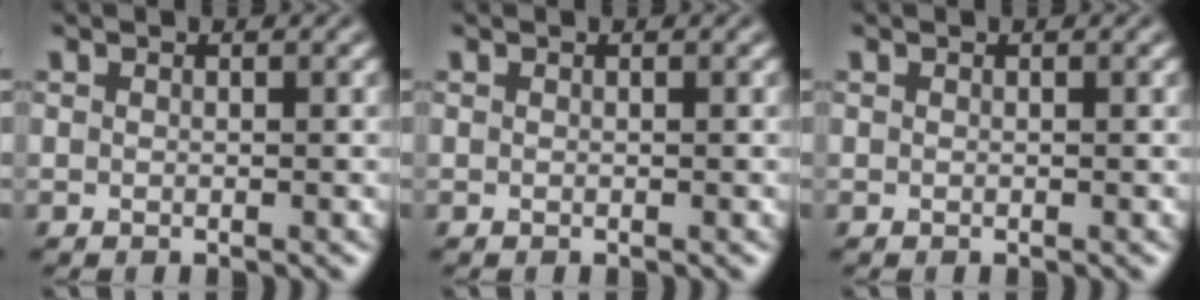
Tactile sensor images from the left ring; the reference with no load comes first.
{"total": 0.0}
{"total": 0.0}